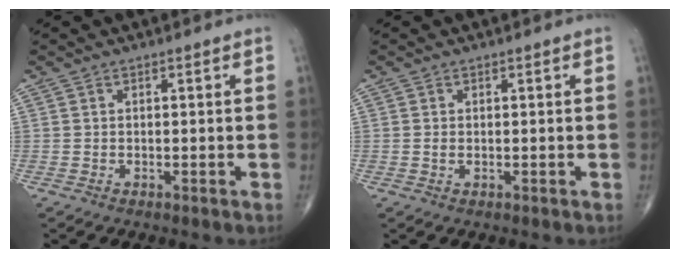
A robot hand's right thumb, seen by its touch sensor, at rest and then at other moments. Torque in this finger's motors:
{"motor_torque": [-0.08, 0.10, 0.13, 0.15, -0.06]}